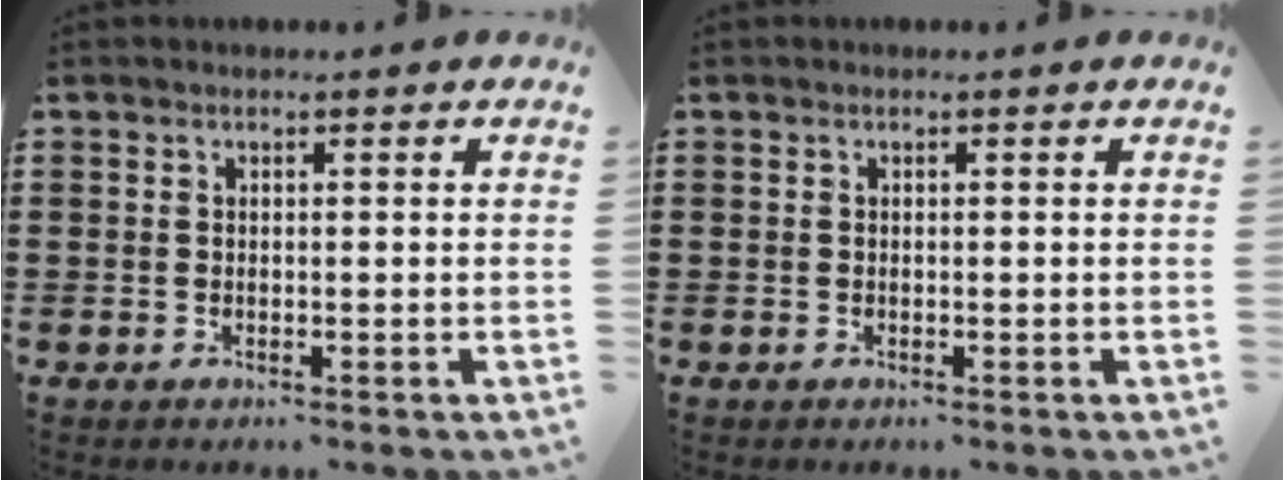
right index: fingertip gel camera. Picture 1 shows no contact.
{"total": 0.0}